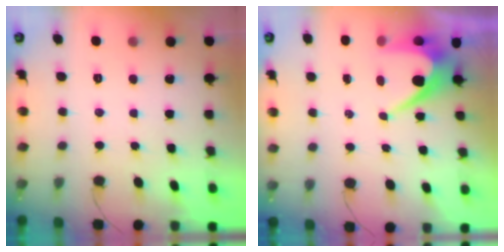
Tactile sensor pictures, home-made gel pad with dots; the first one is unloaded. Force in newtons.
{"total": 7.7, "press": 7.7, "slide": 0.1}